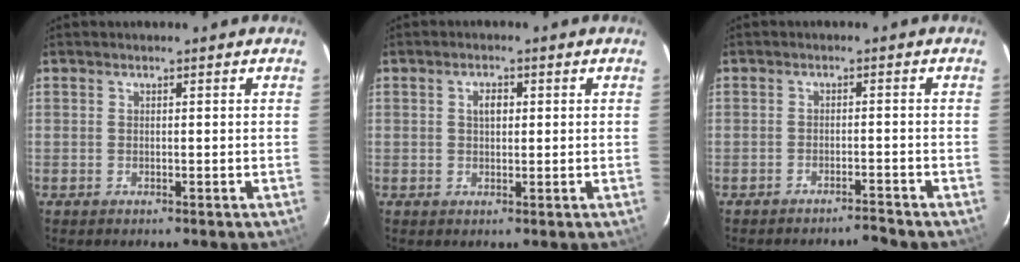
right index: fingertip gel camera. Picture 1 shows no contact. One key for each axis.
{"total": 2.4, "fx": 0.6, "fy": 1.5, "fz": 1.8, "tx": -0.029, "ty": 0.007, "tz": 0.009}
{"total": 2.3, "fx": -2.3, "fy": -0.1, "fz": 0.3, "tx": -0.014, "ty": 0.001, "tz": -0.033}